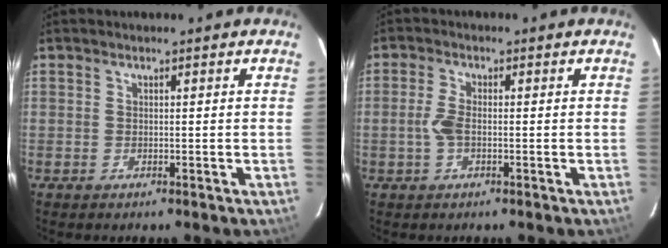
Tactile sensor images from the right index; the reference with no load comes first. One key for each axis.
{"total": 3.5, "fx": -0.6, "fy": 1.5, "fz": 3.1, "tx": -0.069, "ty": 0.002, "tz": -0.011}